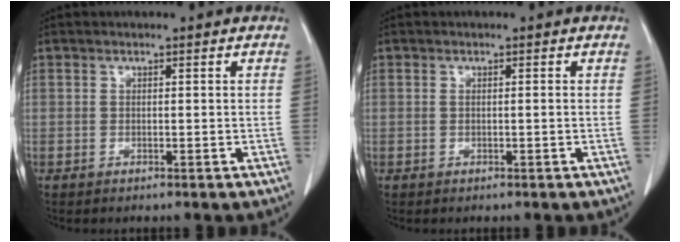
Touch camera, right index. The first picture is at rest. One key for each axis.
{"total": 0.7, "fx": 0.0, "fy": 0.1, "fz": 0.7, "tx": -0.016, "ty": 0.000, "tz": 0.002}